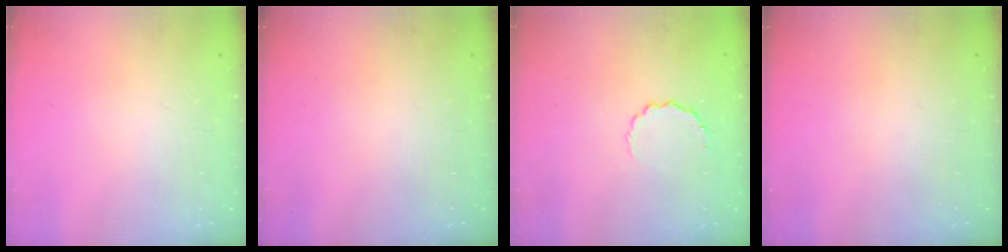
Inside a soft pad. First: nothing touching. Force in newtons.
{"total": 0.0}
{"total": 4.9, "press": 4.7, "slide": 1.5}
{"total": 0.0}